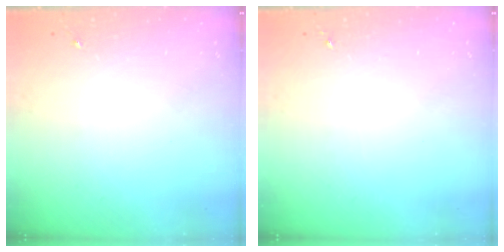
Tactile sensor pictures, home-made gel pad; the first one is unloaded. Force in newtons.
{"total": 0.0}